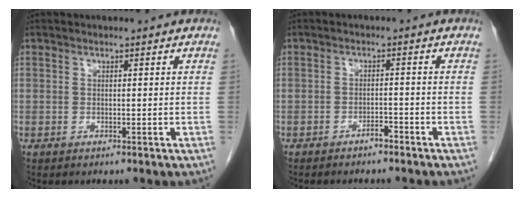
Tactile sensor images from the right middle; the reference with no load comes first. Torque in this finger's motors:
{"motor_torque": [0.27, -0.27, 0.02, 0.00]}